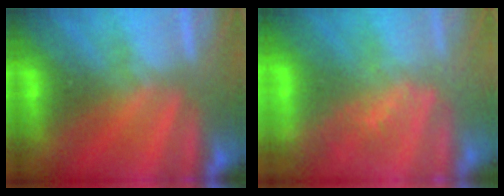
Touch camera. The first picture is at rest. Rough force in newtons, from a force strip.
{"total": 2.9}